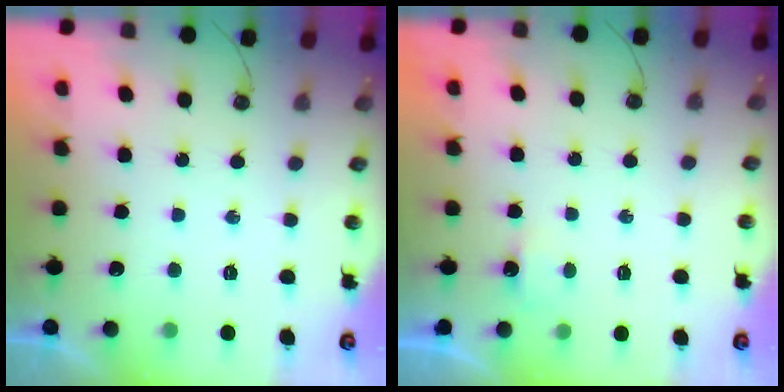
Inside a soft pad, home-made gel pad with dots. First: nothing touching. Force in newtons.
{"total": 5.2, "press": 1.8, "slide": 4.9}